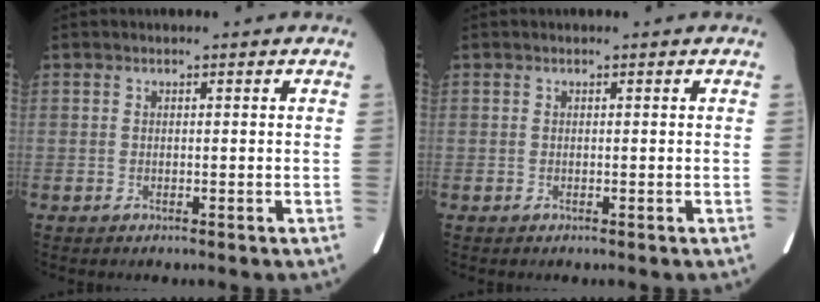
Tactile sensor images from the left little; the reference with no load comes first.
{"total": 0.0}